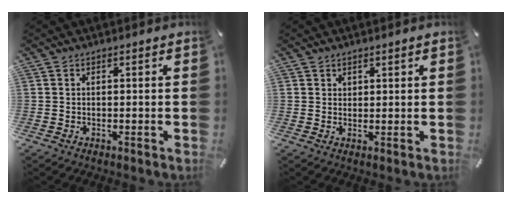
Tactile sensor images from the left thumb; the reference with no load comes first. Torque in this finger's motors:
{"motor_torque": [-0.09, -0.17, 0.06, -0.17, 0.01]}